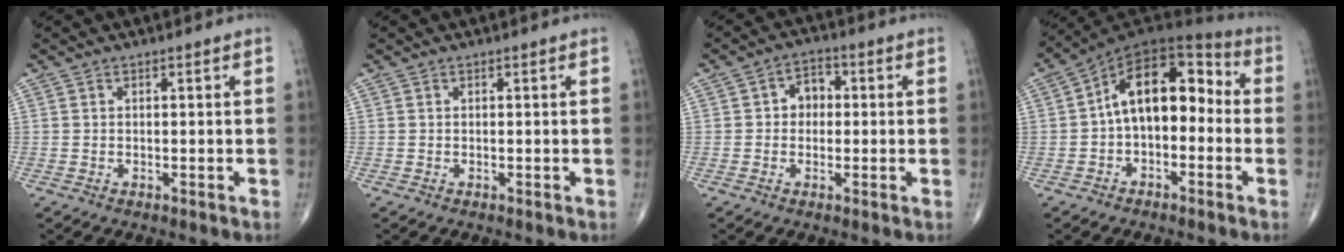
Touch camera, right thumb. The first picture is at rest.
{"total": 0.0}
{"total": 4.6, "force": [0.2, 3.7, 2.7], "torque": [-0.019, 0.016, -0.006]}
{"total": 14.4, "force": [-0.5, 8.7, 11.4], "torque": [-0.145, 0.052, -0.026]}